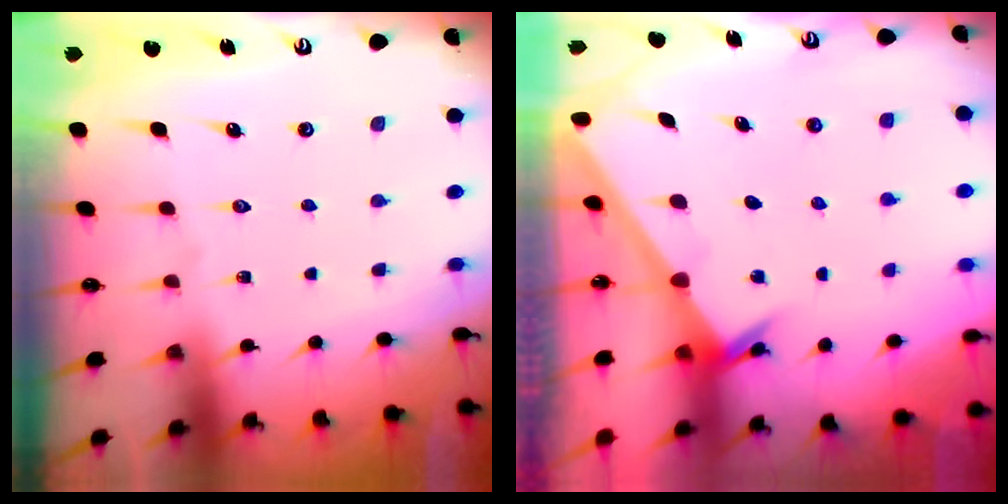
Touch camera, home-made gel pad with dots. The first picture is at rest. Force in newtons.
{"total": 2.4, "press": 2.4, "slide": 0.2}